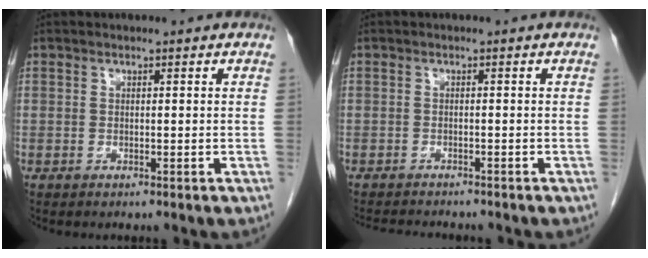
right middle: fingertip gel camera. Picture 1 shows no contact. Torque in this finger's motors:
{"motor_torque": [0.05, -0.04, -0.02, -0.01]}